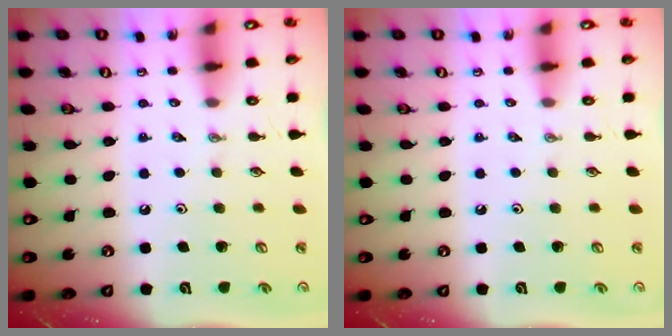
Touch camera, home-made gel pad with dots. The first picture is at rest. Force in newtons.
{"total": 0.0}